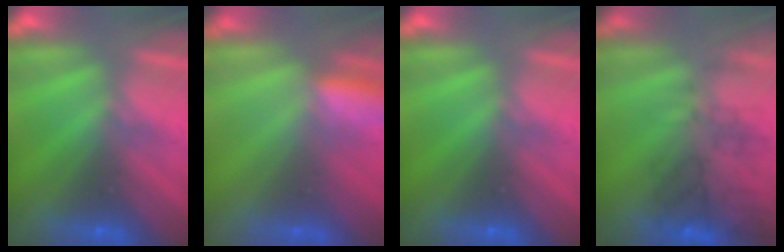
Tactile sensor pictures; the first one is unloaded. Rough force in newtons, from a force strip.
{"total": 2.9}
{"total": 0.0}
{"total": 4.5}